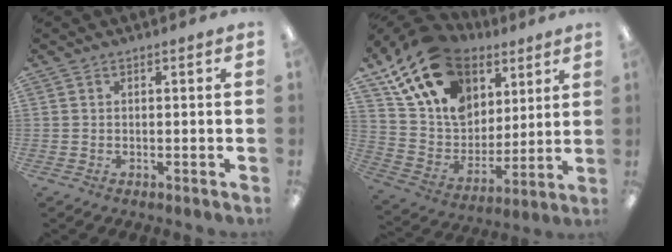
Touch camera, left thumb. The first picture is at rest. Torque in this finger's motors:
{"motor_torque": [2.51, 2.51, 1.36, -1.41, 0.54]}